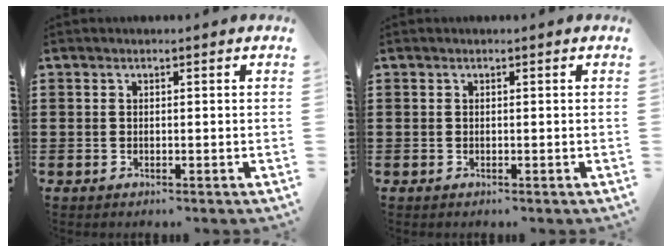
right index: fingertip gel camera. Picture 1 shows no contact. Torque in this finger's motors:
{"motor_torque": [-0.81, 1.33, 0.00, 0.00]}